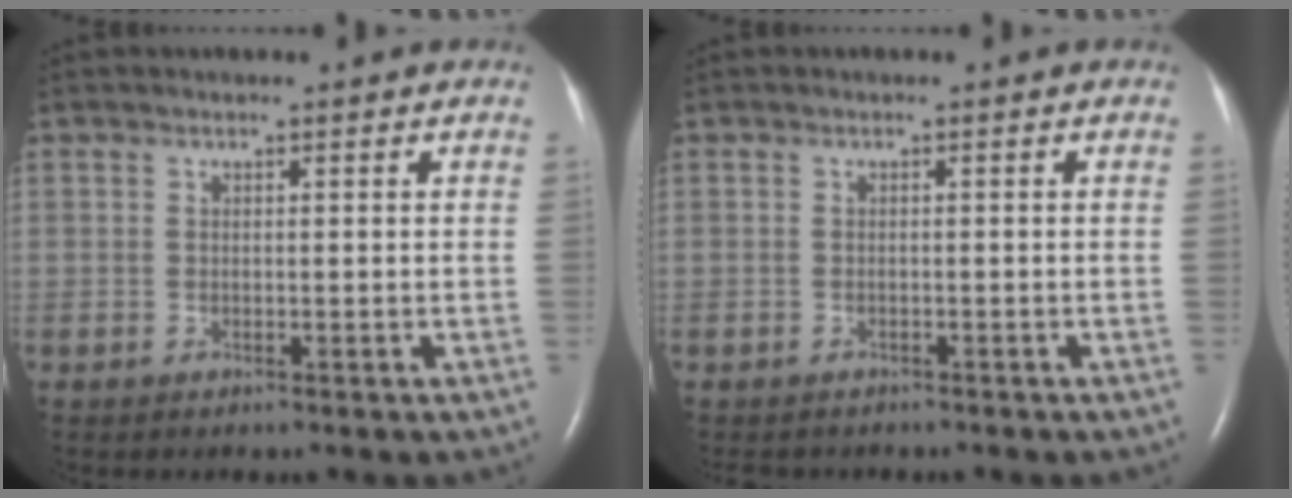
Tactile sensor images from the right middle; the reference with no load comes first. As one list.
[{"total": 3.5, "force": [-3.0, 1.5, 0.9], "torque": [-0.013, -0.004, -0.037]}]